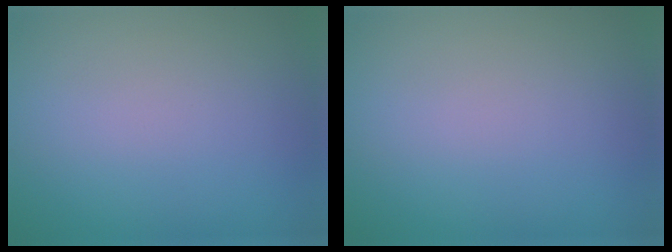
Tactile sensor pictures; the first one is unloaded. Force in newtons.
{"total": 0.0}